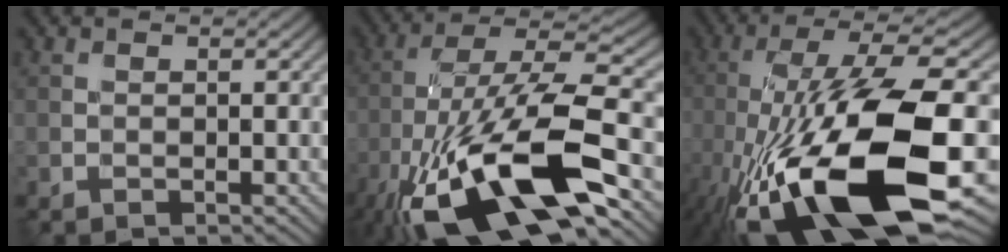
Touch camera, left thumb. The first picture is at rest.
{"total": 18.8, "force": [-8.8, 6.3, 15.3], "torque": [-0.296, 0.002, -0.161]}
{"total": 19.3, "force": [-6.7, 6.4, 16.9], "torque": [-0.323, -0.007, -0.111]}